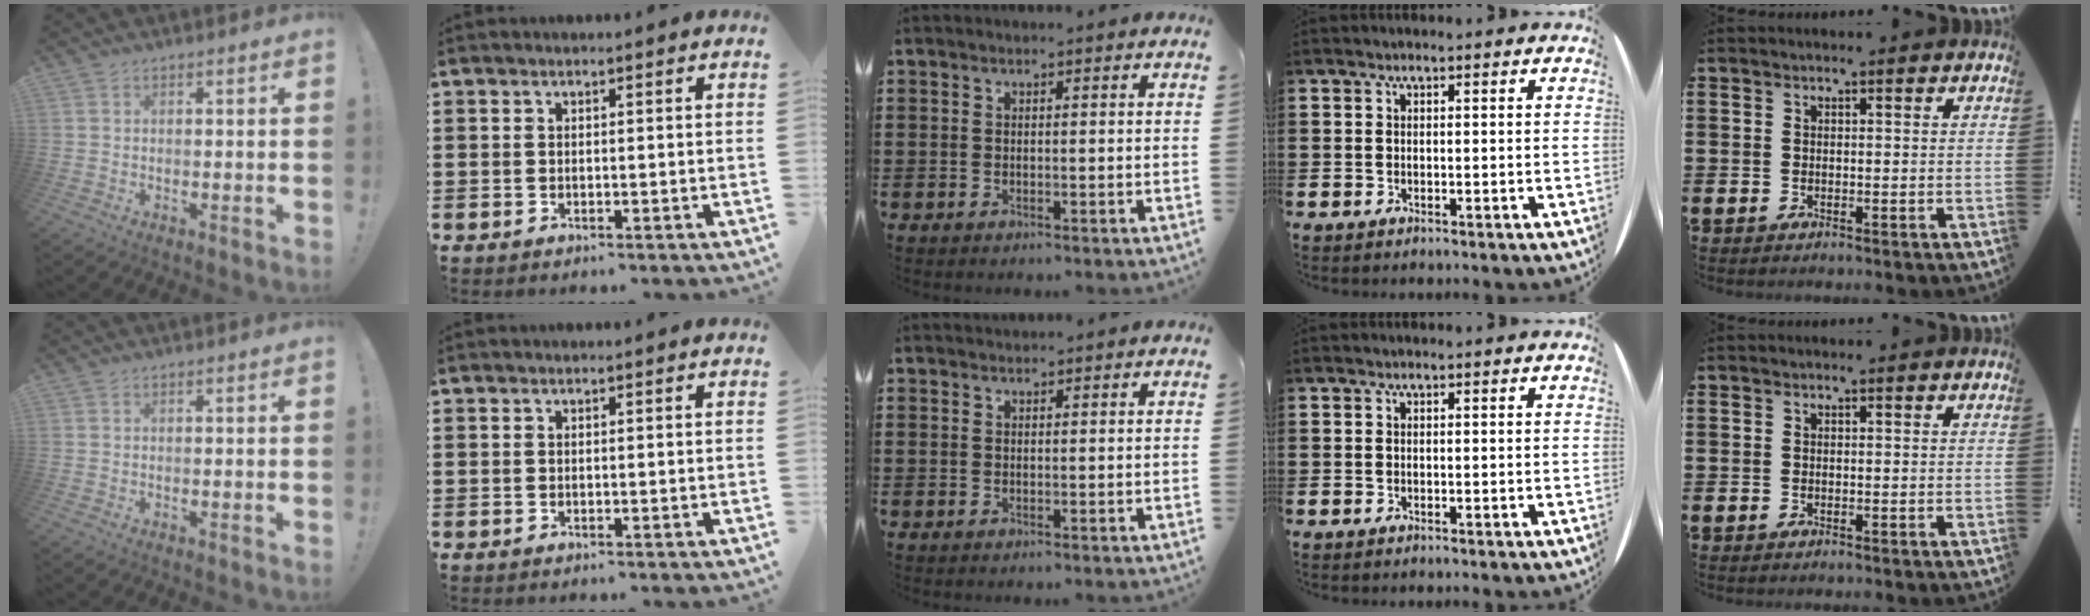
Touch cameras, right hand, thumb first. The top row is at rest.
{"middle": {"total": 0.7, "force": [0.7, 0.2, -0.1], "torque": [-0.001, 0.000, 0.013]}}